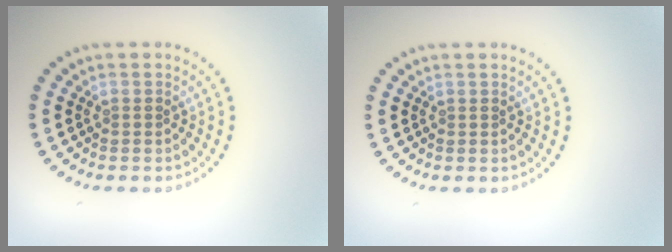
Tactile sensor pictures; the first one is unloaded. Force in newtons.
{"total": 0.0}